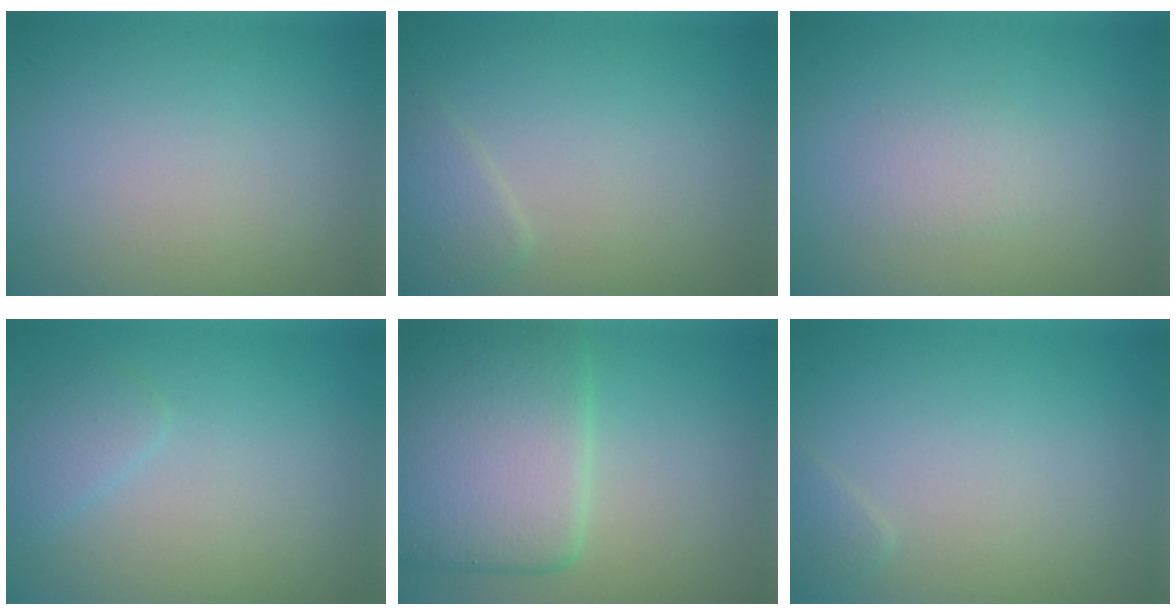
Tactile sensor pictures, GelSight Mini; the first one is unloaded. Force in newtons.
{"total": 1.8, "press": 1.8, "slide": 0.1}
{"total": 1.1, "press": 1.1, "slide": 0.1}
{"total": 1.4, "press": 1.4, "slide": 0.1}
{"total": 9.0, "press": 9.0, "slide": 0.1}
{"total": 0.9, "press": 0.9, "slide": 0.1}